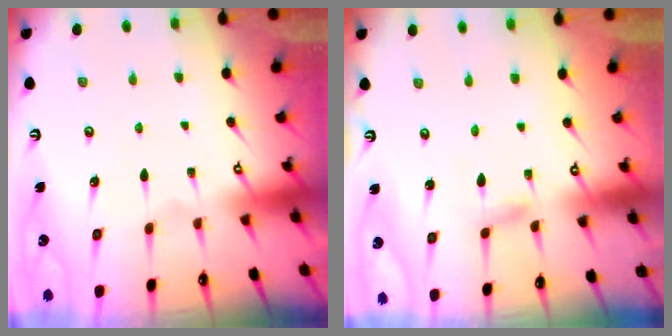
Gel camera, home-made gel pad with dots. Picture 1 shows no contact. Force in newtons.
{"total": 1.6, "press": 1.6, "slide": 0.1}